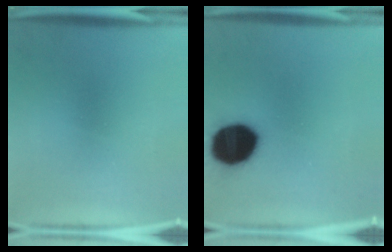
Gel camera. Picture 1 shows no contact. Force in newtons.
{"total": 18.7}